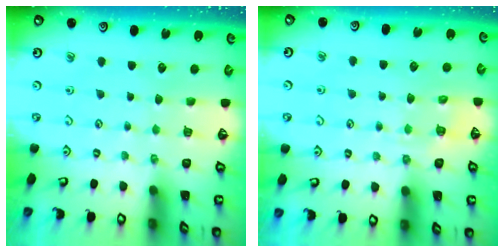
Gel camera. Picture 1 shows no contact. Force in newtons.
{"total": 5.3, "press": 5.2, "slide": 0.8}